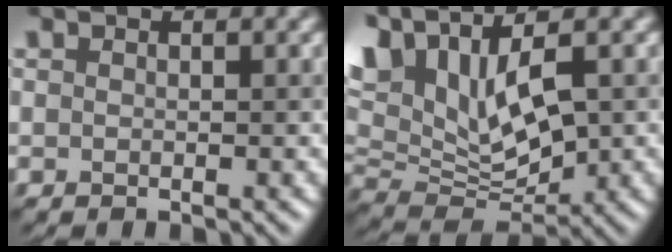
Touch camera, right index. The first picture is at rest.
{"total": 10.8, "force": [4.0, 5.7, 8.3], "torque": [-0.189, 0.016, 0.071]}